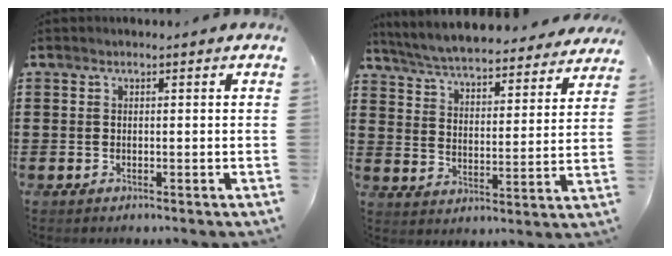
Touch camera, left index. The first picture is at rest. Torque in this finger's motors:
{"motor_torque": [1.08, -1.06, 1.05, 0.21]}